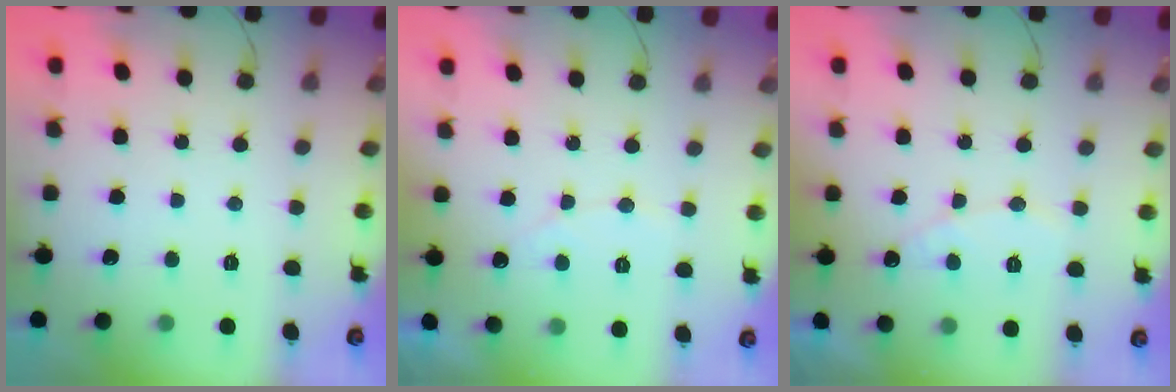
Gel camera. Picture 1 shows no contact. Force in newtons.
{"total": 4.3, "press": 4.3, "slide": 0.3}
{"total": 6.6, "press": 6.6, "slide": 0.5}